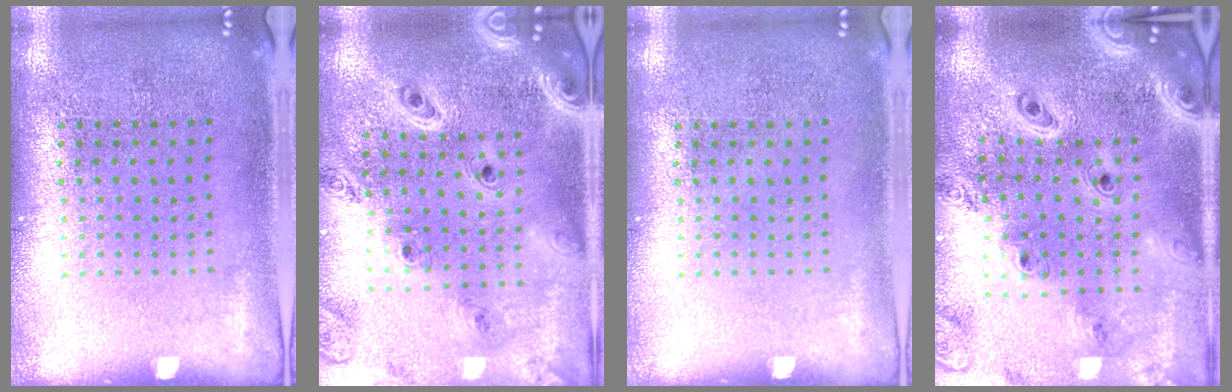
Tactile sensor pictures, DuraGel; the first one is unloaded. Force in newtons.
{"total": 2.0, "press": 1.9, "slide": 0.6}
{"total": 0.0}
{"total": 3.0, "press": 2.5, "slide": 1.7}